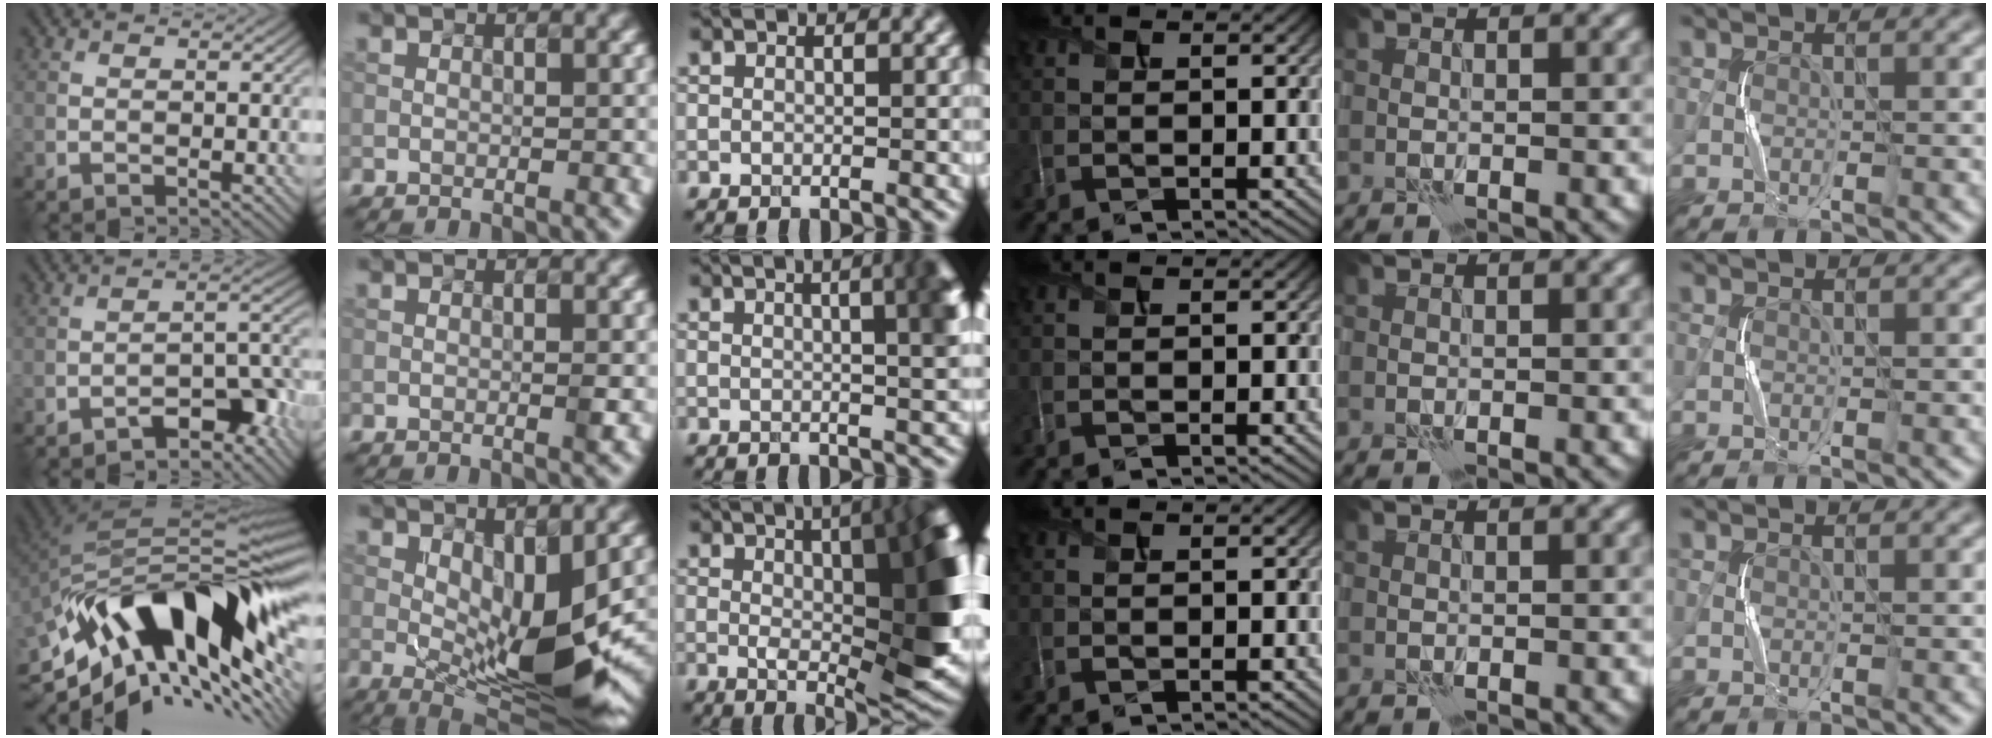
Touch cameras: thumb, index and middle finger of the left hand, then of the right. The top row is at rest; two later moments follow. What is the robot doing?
{"motion": "squeeze", "object": "paper clamp"}